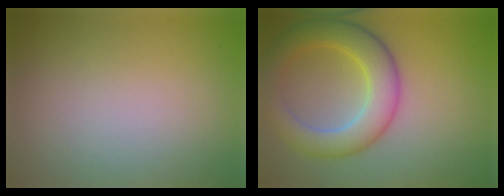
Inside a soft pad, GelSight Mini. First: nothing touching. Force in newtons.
{"total": 6.4, "press": 6.4, "slide": 0.1}